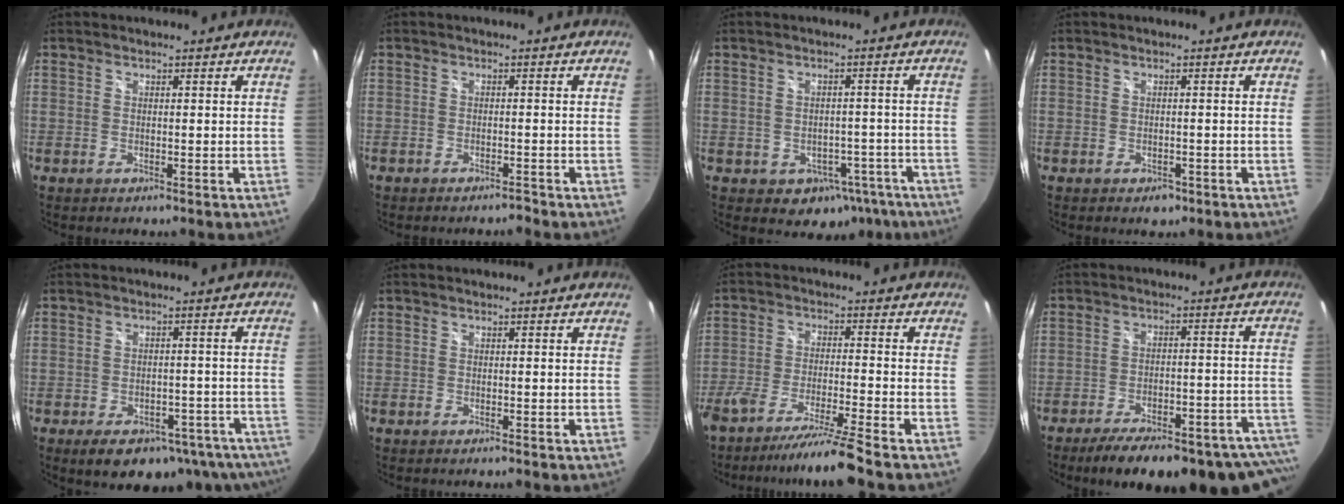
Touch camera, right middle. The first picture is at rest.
{"total": 1.7, "force": [-1.6, 0.3, 0.3], "torque": [-0.010, -0.003, -0.025]}
{"total": 8.2, "force": [-4.5, 6.2, 2.9], "torque": [-0.057, 0.023, -0.030]}
{"total": 2.2, "force": [-1.2, 1.6, 1.0], "torque": [-0.018, -0.006, -0.014]}
{"total": 16.9, "force": [-12.5, 8.4, 7.9], "torque": [-0.132, 0.004, -0.133]}
{"total": 0.5, "force": [-0.5, 0.0, 0.2], "torque": [-0.001, -0.002, -0.010]}
{"total": 10.1, "force": [-8.7, -1.8, 4.8], "torque": [-0.105, -0.018, -0.151]}
{"total": 25.3, "force": [-21.7, 6.3, 11.5], "torque": [-0.152, -0.001, -0.270]}